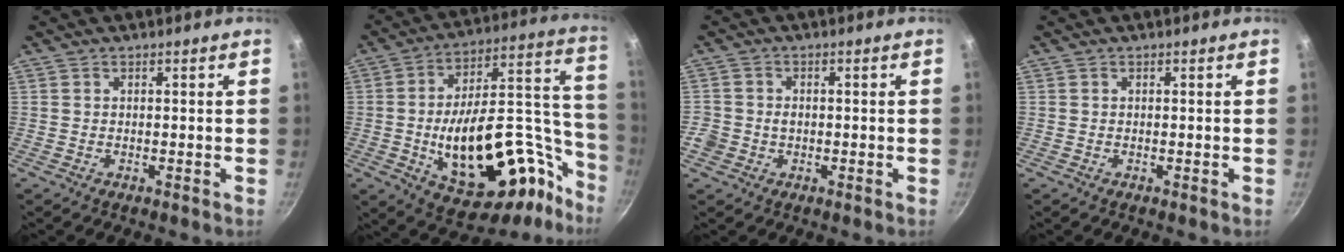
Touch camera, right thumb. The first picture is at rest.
{"total": 32.8, "force": [-12.2, 17.0, 25.3], "torque": [-0.302, 0.094, -0.162]}
{"total": 3.4, "force": [-0.9, 3.0, 1.4], "torque": [-0.015, 0.016, -0.016]}
{"total": 0.0}